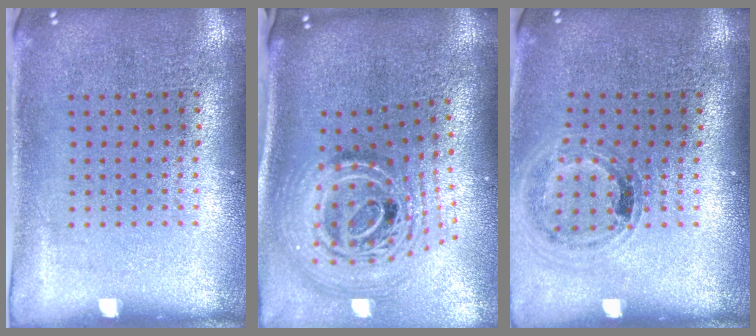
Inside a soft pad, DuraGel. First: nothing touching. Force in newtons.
{"total": 3.0, "press": 2.0, "slide": 2.2}
{"total": 1.0, "press": 1.0, "slide": 0.1}